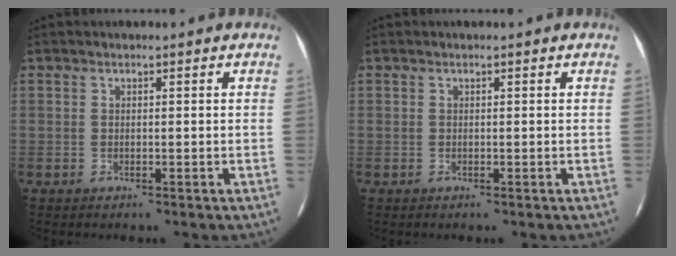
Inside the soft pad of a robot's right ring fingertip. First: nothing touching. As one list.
[{"total": 0.0}]